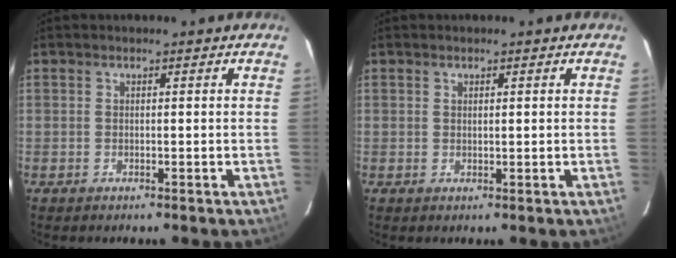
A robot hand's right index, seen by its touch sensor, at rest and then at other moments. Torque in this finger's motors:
{"motor_torque": [-0.62, 0.18, -0.04, 0.00]}